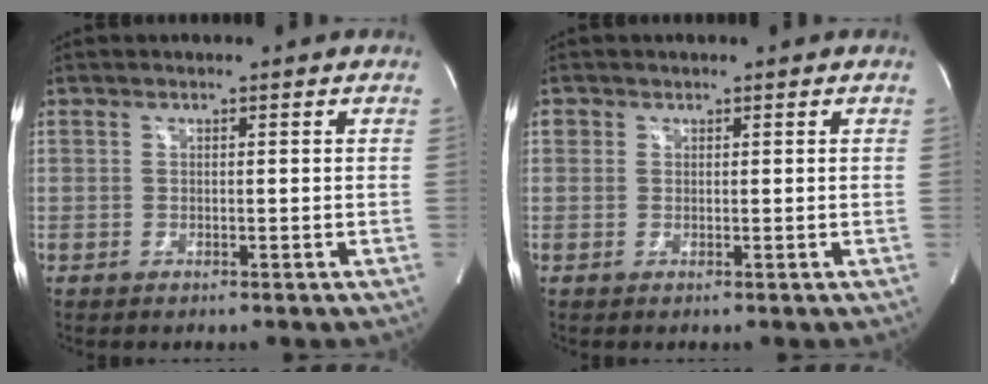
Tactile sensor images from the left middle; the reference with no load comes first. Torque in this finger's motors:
{"motor_torque": [0.02, -0.01, -0.02, 0.00]}